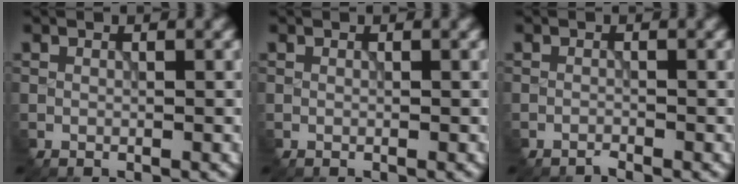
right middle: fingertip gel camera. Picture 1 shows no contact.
{"total": 0.0}
{"total": 0.9, "force": [-0.9, 0.0, 0.0], "torque": [-0.002, 0.000, -0.019]}